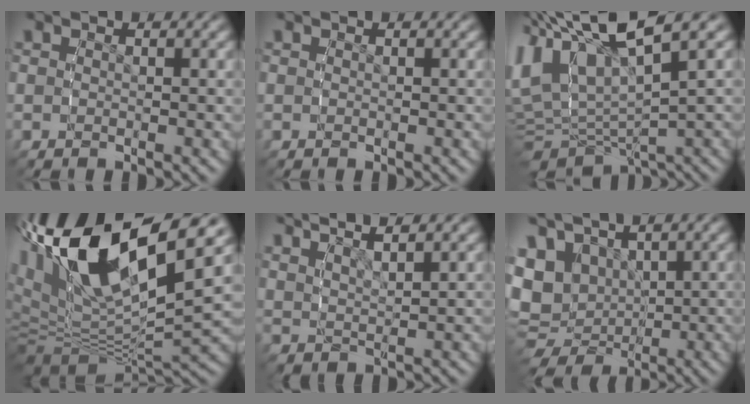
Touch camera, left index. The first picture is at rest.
{"total": 0.0}
{"total": 10.8, "force": [2.9, 7.1, 7.7], "torque": [-0.170, -0.015, 0.055]}
{"total": 18.1, "force": [4.7, 10.7, 13.8], "torque": [-0.281, -0.020, 0.087]}
{"total": 4.5, "force": [3.7, 1.1, 2.4], "torque": [-0.043, 0.001, 0.070]}
{"total": 10.7, "force": [0.2, 9.2, 5.4], "torque": [-0.142, -0.045, 0.022]}